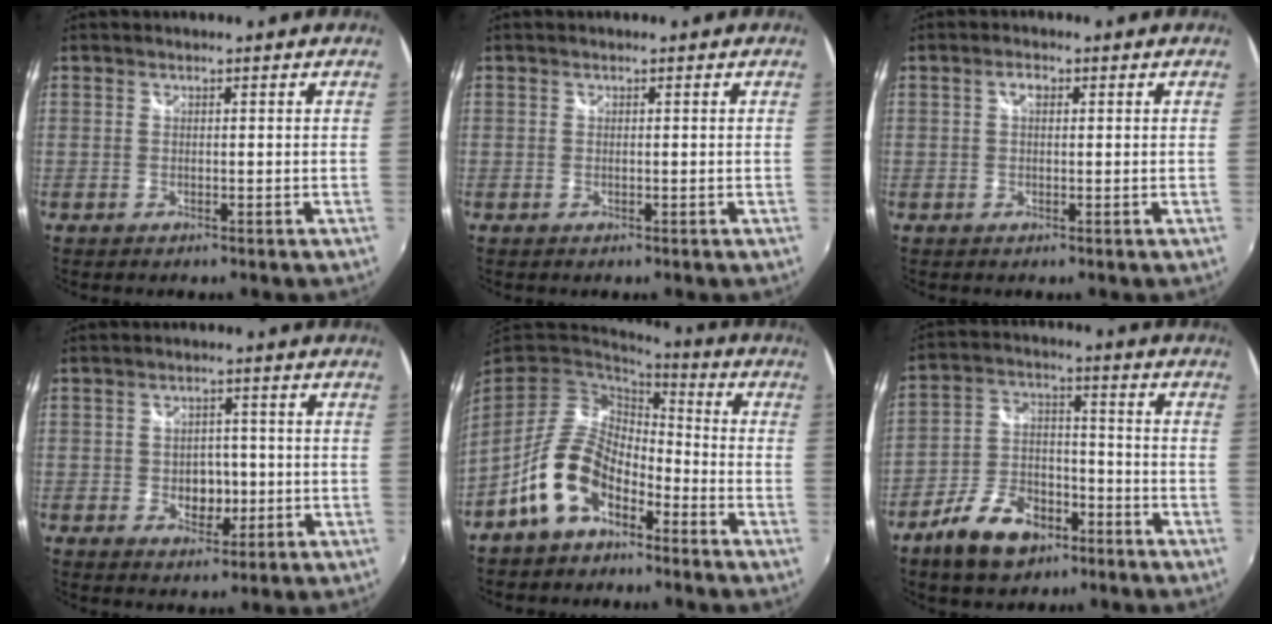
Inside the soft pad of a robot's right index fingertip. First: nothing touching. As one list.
[{"total": 0.0}, {"total": 1.8, "force": [0.5, 1.0, 1.4], "torque": [-0.025, 0.006, 0.006]}, {"total": 5.2, "force": [-1.0, 4.0, 3.2], "torque": [-0.053, 0.000, -0.009]}, {"total": 12.3, "force": [-6.5, 7.0, 7.7], "torque": [-0.160, 0.012, -0.115]}, {"total": 12.1, "force": [-7.6, 6.7, 6.6], "torque": [-0.140, 0.013, -0.130]}]